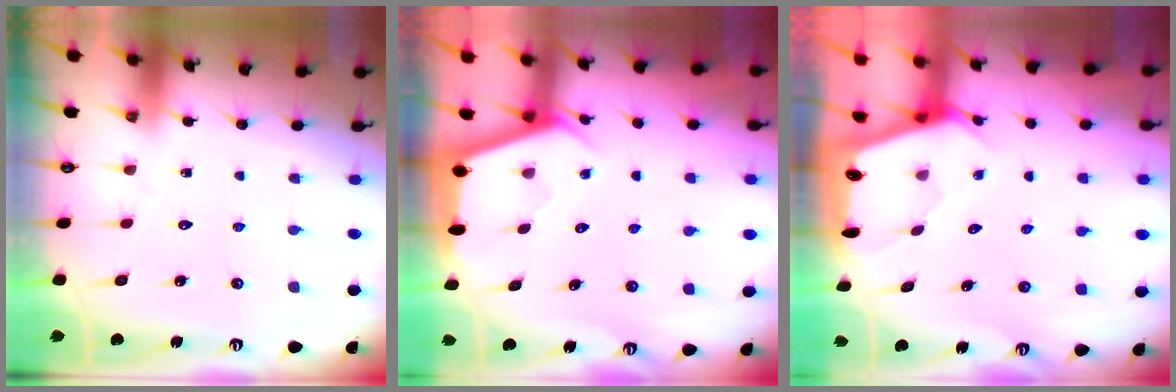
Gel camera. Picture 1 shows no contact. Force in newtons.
{"total": 2.9, "press": 2.9, "slide": 0.3}
{"total": 2.3, "press": 2.3, "slide": 0.3}